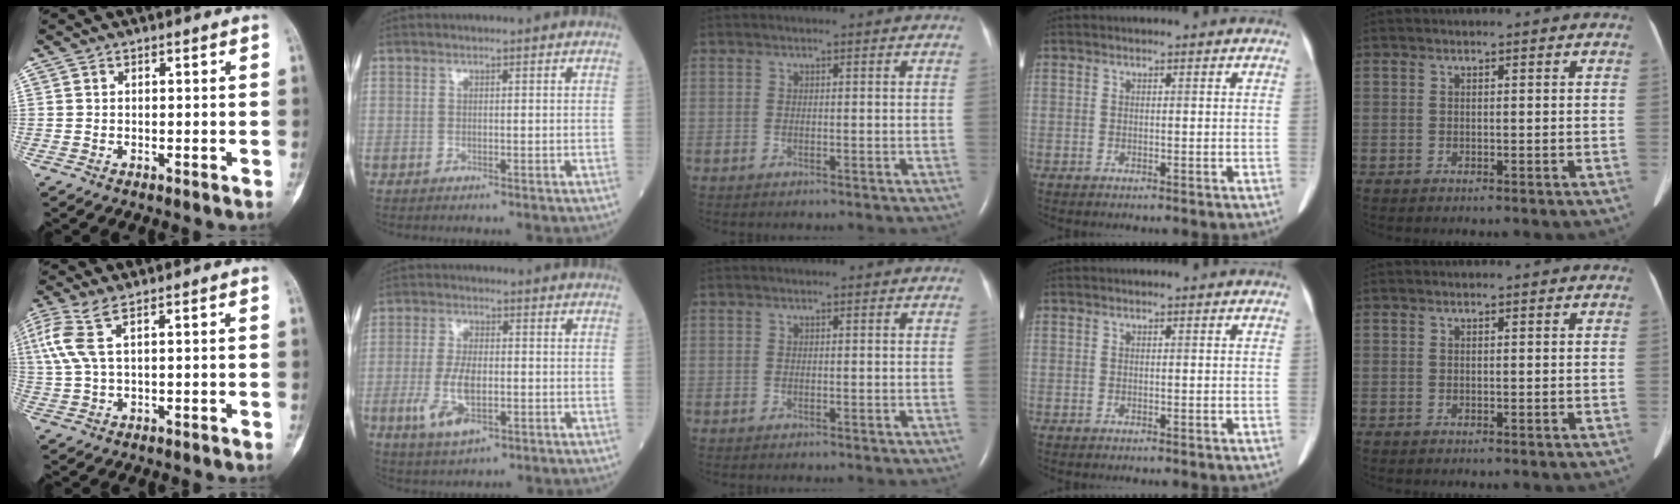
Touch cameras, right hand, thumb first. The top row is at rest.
{"thumb": {"total": 6.8, "force": [2.6, 2.1, 5.9], "torque": [-0.180, 0.012, 0.061]}, "index": {"total": 7.8, "force": [-2.2, 3.0, 6.9], "torque": [-0.146, -0.006, -0.035]}}